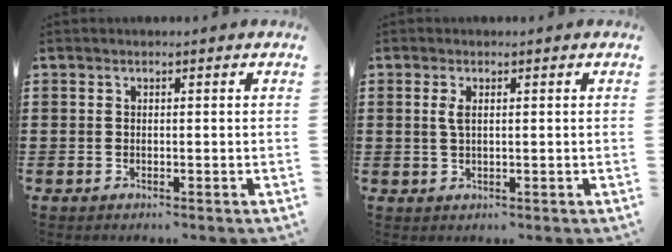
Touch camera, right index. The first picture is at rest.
{"total": 1.7, "force": [0.4, 0.5, 1.5], "torque": [-0.032, 0.003, 0.006]}